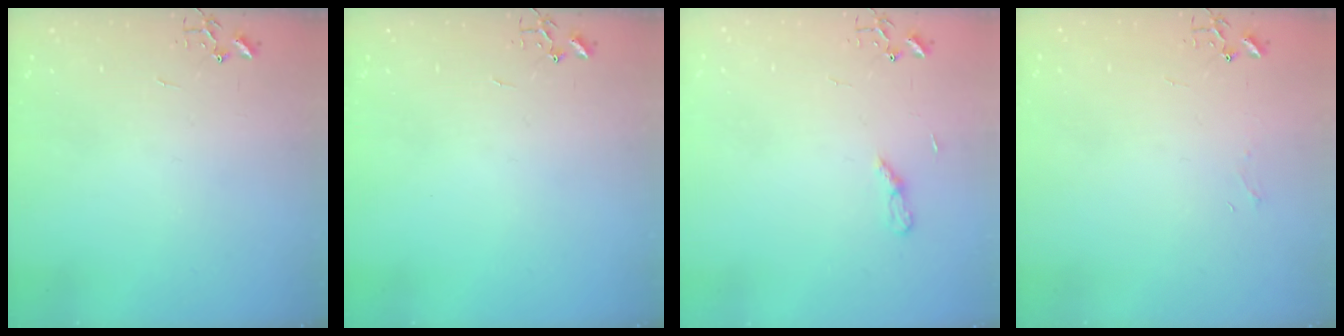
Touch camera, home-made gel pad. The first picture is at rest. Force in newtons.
{"total": 0.0}
{"total": 3.8, "press": 3.8, "slide": 0.4}
{"total": 3.5, "press": 3.5, "slide": 0.6}